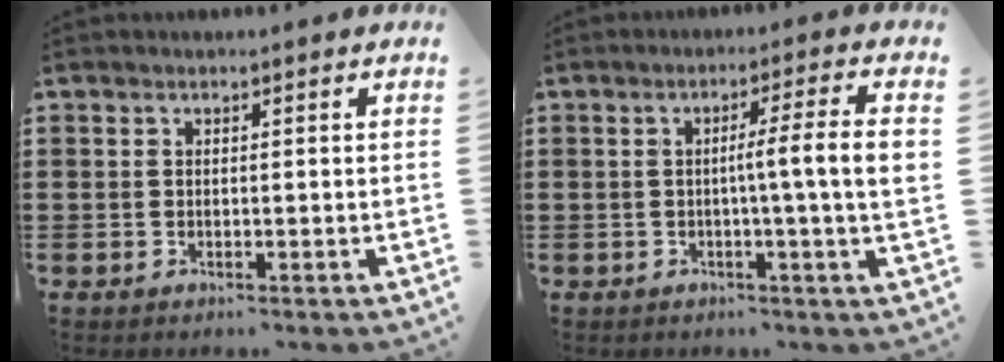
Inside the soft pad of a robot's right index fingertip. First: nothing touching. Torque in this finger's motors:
{"motor_torque": [0.99, -0.39, 0.25, 0.17]}